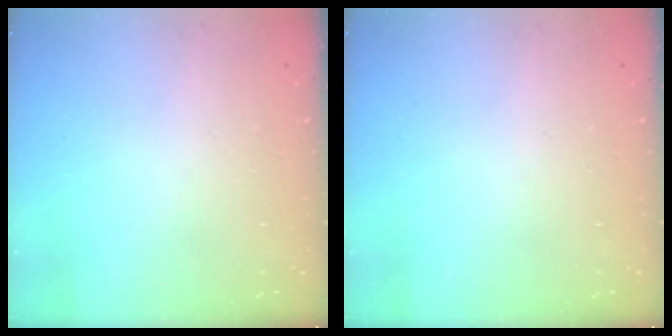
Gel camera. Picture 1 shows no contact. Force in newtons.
{"total": 0.0}